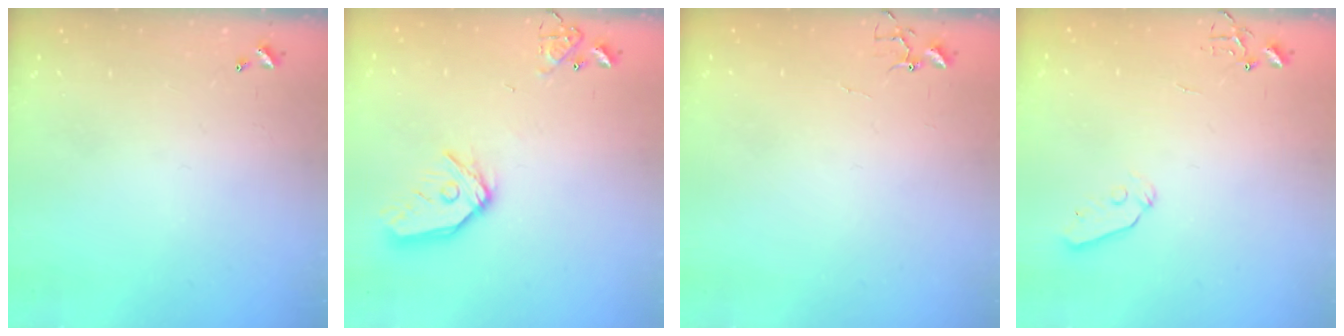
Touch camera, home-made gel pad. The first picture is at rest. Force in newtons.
{"total": 13.7, "press": 13.6, "slide": 1.7}
{"total": 4.0, "press": 4.0, "slide": 0.3}
{"total": 5.3, "press": 5.2, "slide": 0.6}